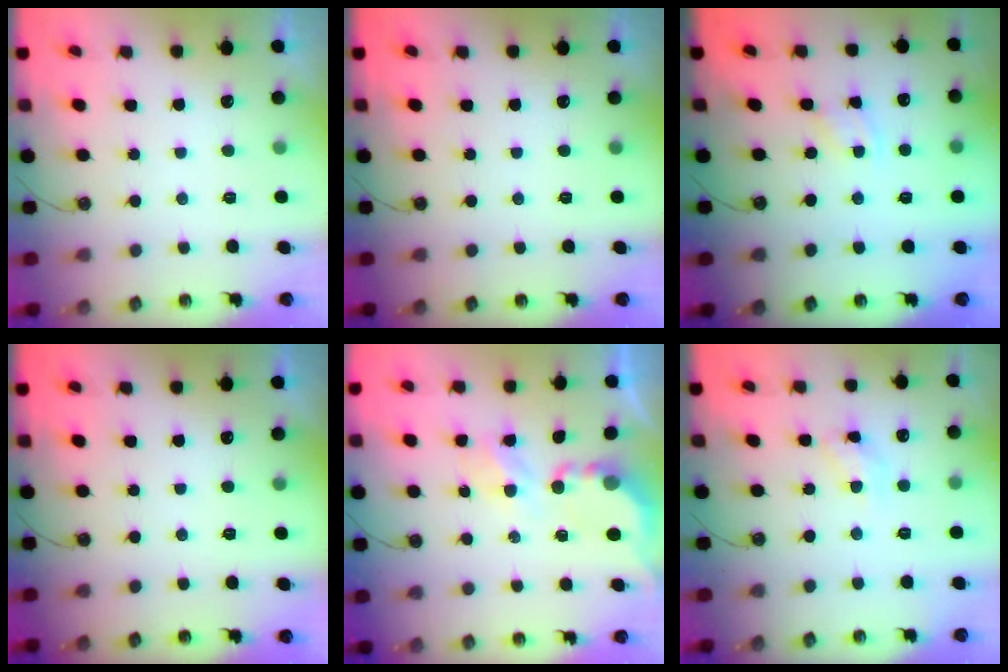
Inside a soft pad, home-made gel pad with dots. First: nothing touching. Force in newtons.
{"total": 0.0}
{"total": 2.9, "press": 2.9, "slide": 0.4}
{"total": 0.0}
{"total": 5.2, "press": 5.2, "slide": 0.4}
{"total": 8.6, "press": 8.6, "slide": 0.7}